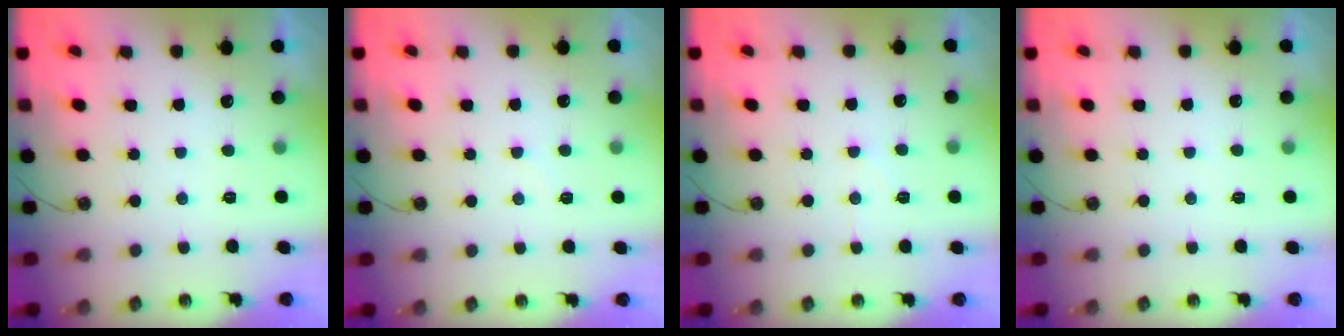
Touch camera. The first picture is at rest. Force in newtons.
{"total": 5.8, "press": 5.8, "slide": 0.6}
{"total": 5.5, "press": 5.5, "slide": 0.8}
{"total": 1.8, "press": 1.8, "slide": 0.4}